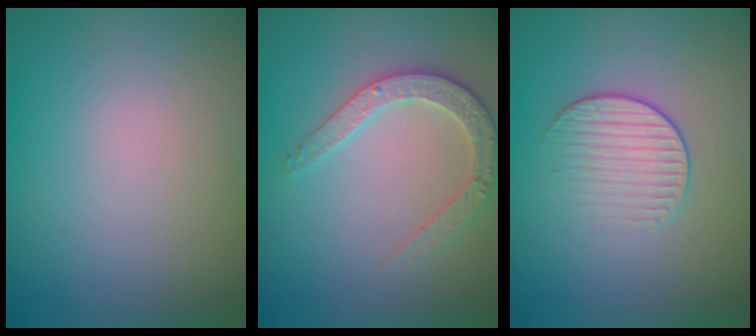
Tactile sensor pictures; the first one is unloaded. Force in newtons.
{"total": 2.8, "press": 2.7, "slide": 0.5}
{"total": 2.0, "press": 1.4, "slide": 1.4}